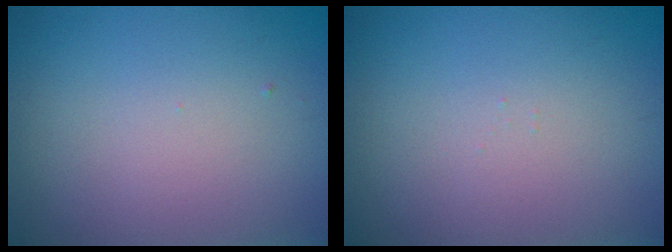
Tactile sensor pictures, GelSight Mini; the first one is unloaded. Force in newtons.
{"total": 0.0}